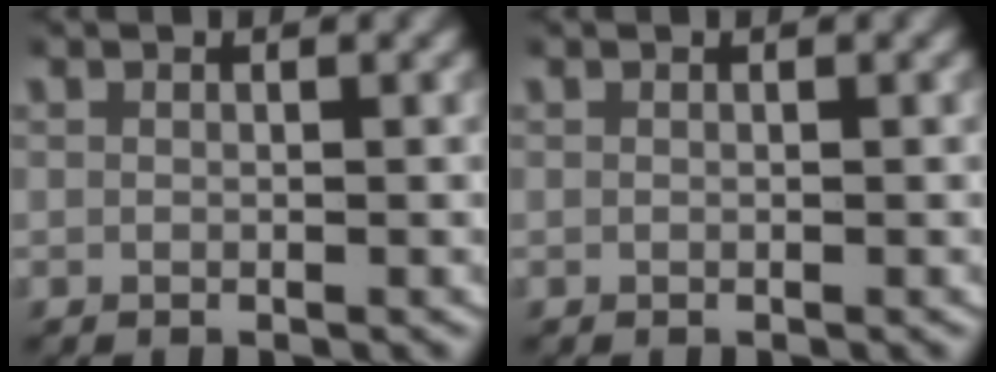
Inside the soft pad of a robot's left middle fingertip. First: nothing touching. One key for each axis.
{"total": 0.0}